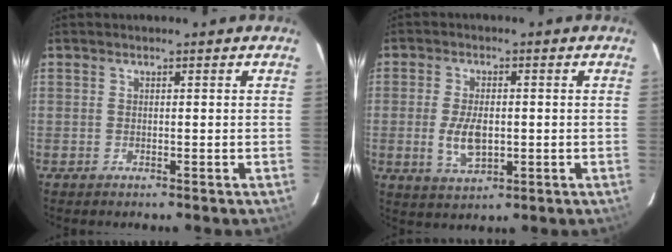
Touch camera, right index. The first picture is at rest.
{"total": 7.0, "force": [-0.9, 3.7, 5.9], "torque": [-0.118, -0.008, -0.012]}